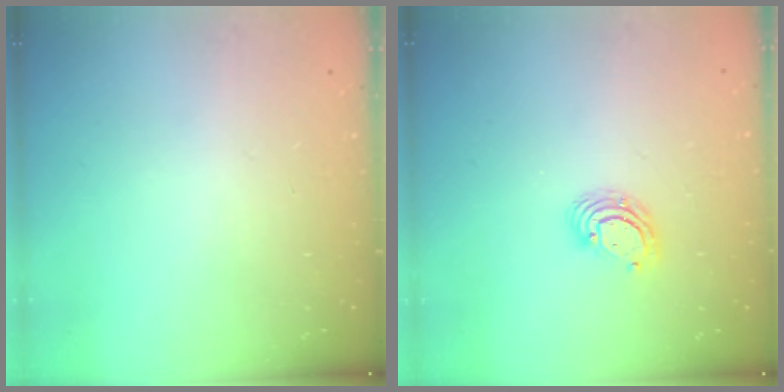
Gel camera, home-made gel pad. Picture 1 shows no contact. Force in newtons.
{"total": 5.2, "press": 5.2, "slide": 0.3}